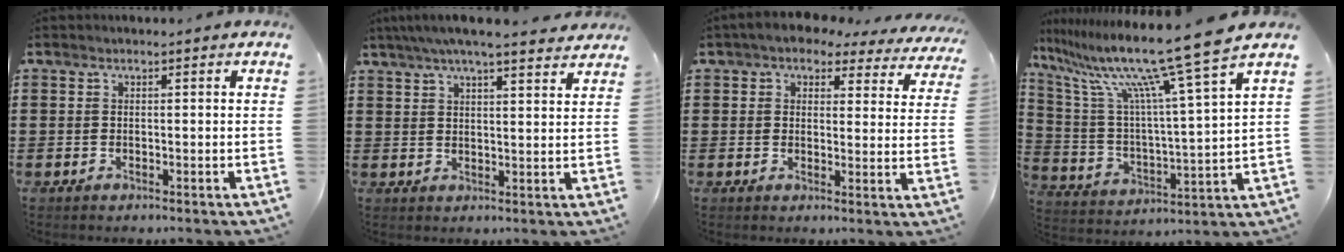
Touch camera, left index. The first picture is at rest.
{"total": 5.3, "force": [4.5, 0.3, 2.7], "torque": [-0.066, -0.009, 0.080]}
{"total": 3.9, "force": [3.4, 1.2, 1.2], "torque": [-0.042, -0.014, 0.059]}
{"total": 13.9, "force": [11.1, -0.4, 8.5], "torque": [-0.198, -0.072, 0.177]}